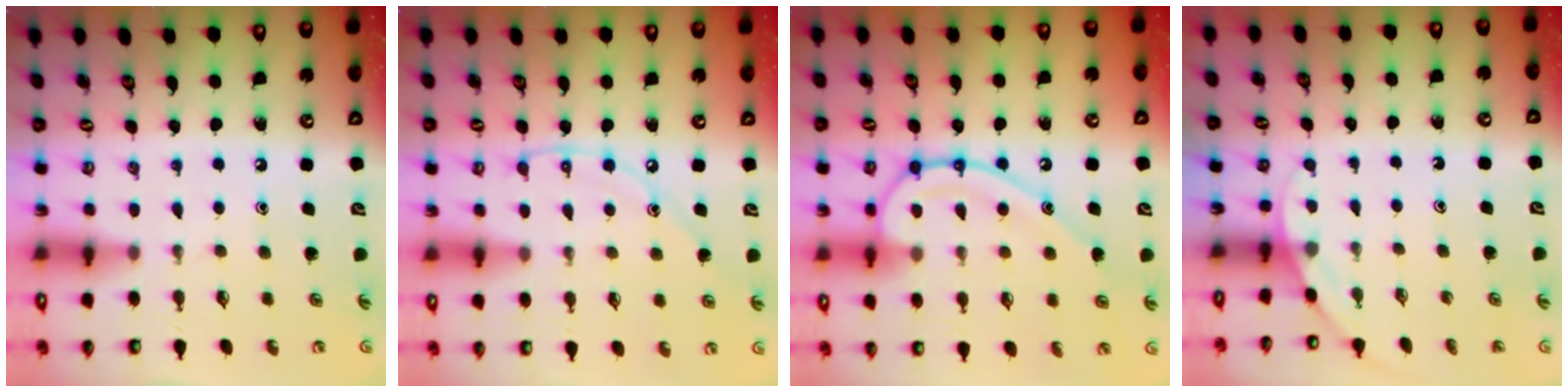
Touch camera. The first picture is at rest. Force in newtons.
{"total": 8.7, "press": 8.6, "slide": 0.8}
{"total": 14.1, "press": 14.0, "slide": 1.6}
{"total": 2.6, "press": 2.6, "slide": 0.1}